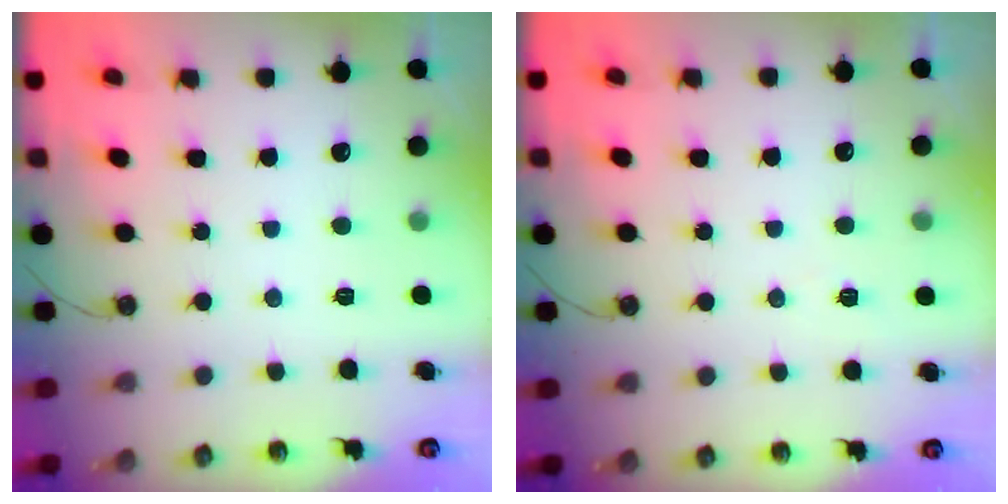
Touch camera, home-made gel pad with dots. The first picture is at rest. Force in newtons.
{"total": 5.5, "press": 3.3, "slide": 4.4}